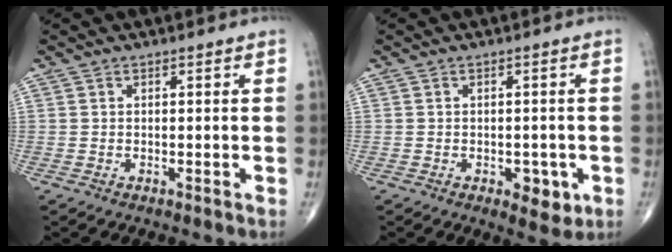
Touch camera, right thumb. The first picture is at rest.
{"total": 4.6, "force": [-1.6, 2.6, 3.5], "torque": [-0.025, 0.000, -0.014]}